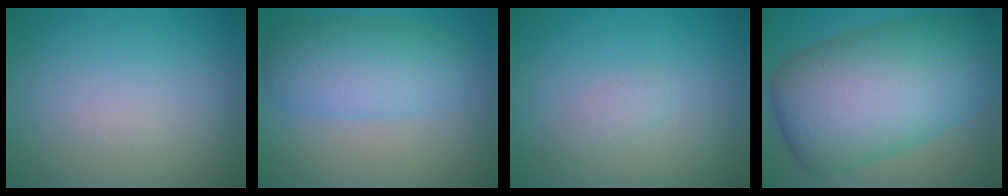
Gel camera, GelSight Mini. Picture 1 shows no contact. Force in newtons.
{"total": 5.5, "press": 5.5, "slide": 0.1}
{"total": 1.1, "press": 1.1, "slide": 0.0}
{"total": 13.7, "press": 13.7, "slide": 0.3}